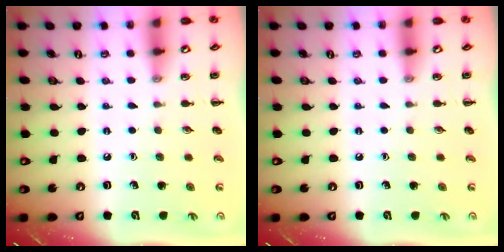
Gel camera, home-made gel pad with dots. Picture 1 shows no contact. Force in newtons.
{"total": 0.0}